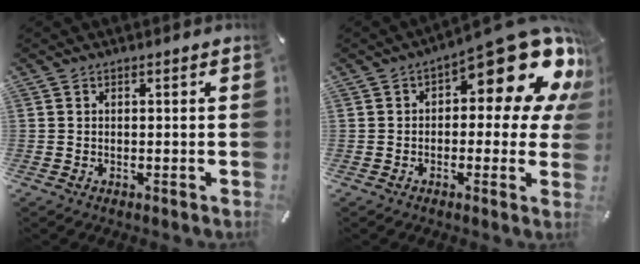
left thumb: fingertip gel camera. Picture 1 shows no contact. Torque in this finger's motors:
{"motor_torque": [2.42, 2.59, 0.38, -0.16, 0.08]}